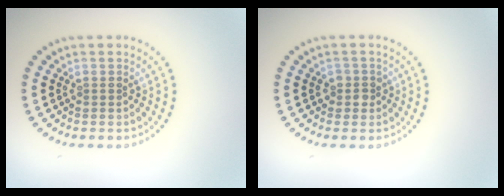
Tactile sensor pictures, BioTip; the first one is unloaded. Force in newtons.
{"total": 1.3, "press": 1.1, "slide": 0.6}